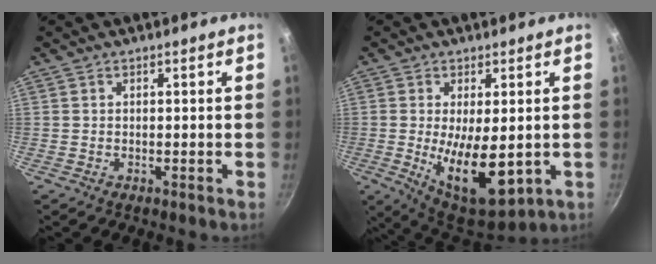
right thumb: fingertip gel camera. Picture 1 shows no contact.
{"total": 13.9, "force": [-1.6, 6.1, 12.4], "torque": [-0.184, -0.016, -0.005]}